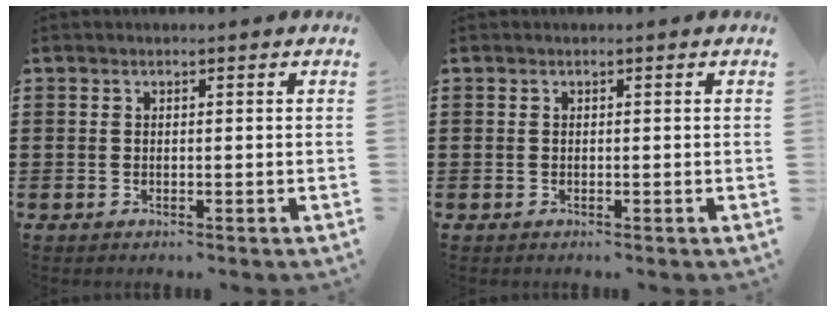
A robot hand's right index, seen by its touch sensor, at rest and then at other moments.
{"total": 0.0}